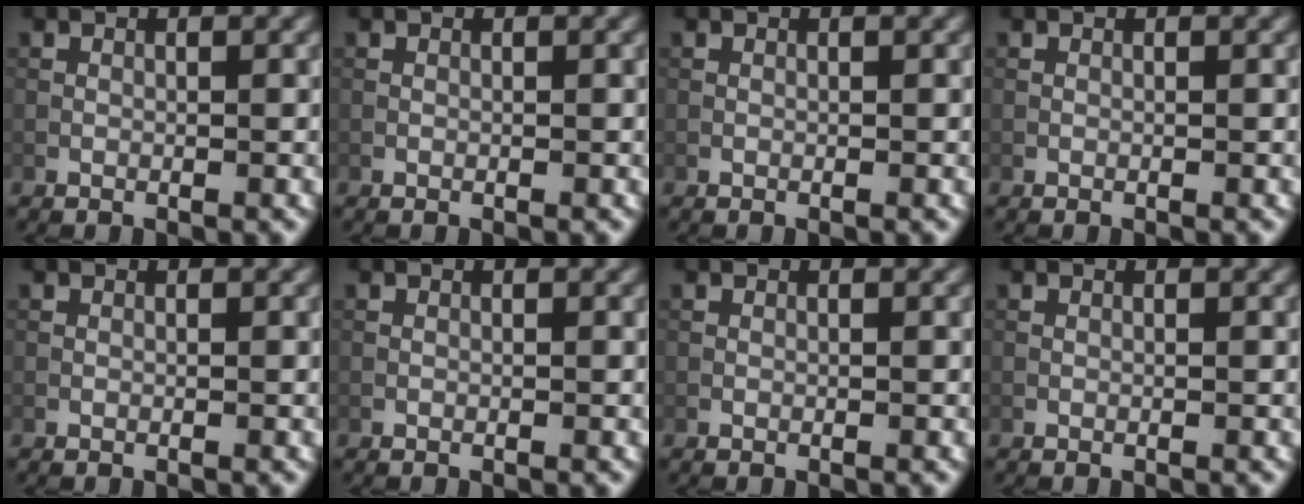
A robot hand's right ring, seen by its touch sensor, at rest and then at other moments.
{"total": 0.0}
{"total": 0.0}
{"total": 0.0}
{"total": 0.0}
{"total": 0.0}
{"total": 0.0}
{"total": 0.0}